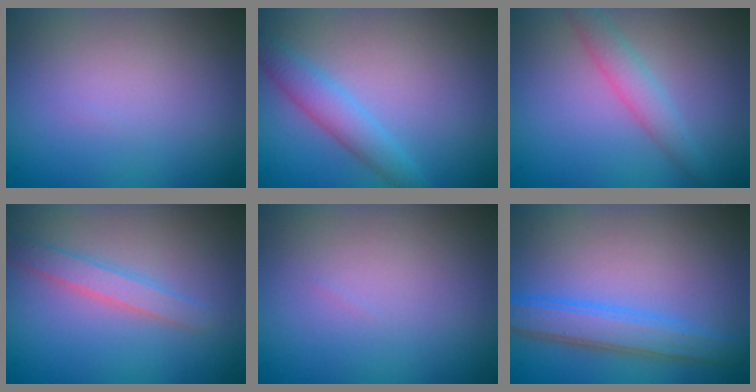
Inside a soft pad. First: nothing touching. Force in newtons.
{"total": 2.7, "press": 2.7, "slide": 0.1}
{"total": 2.4, "press": 2.4, "slide": 0.0}
{"total": 2.0, "press": 2.0, "slide": 0.1}
{"total": 0.0}
{"total": 3.8, "press": 3.8, "slide": 0.1}